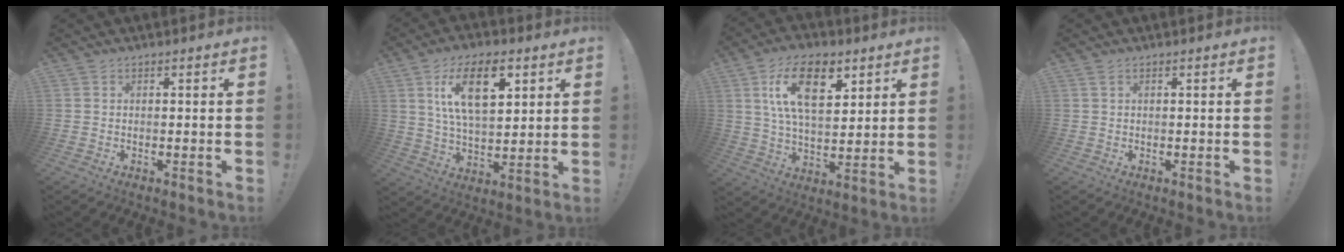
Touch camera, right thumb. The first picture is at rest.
{"total": 16.3, "force": [6.7, 7.8, 12.7], "torque": [-0.222, -0.009, 0.110]}
{"total": 17.4, "force": [7.3, 8.9, 13.0], "torque": [-0.213, -0.012, 0.125]}
{"total": 0.9, "force": [0.5, 0.2, 0.7], "torque": [-0.012, 0.000, 0.008]}